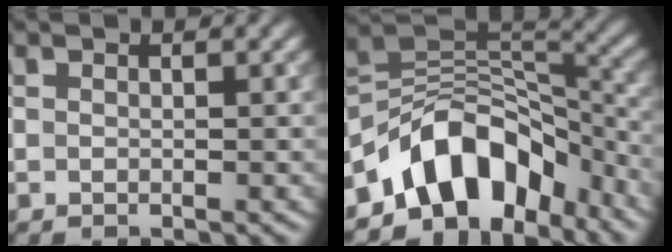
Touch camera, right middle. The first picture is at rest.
{"total": 9.7, "force": [-6.1, 5.5, 5.1], "torque": [-0.053, 0.011, -0.113]}